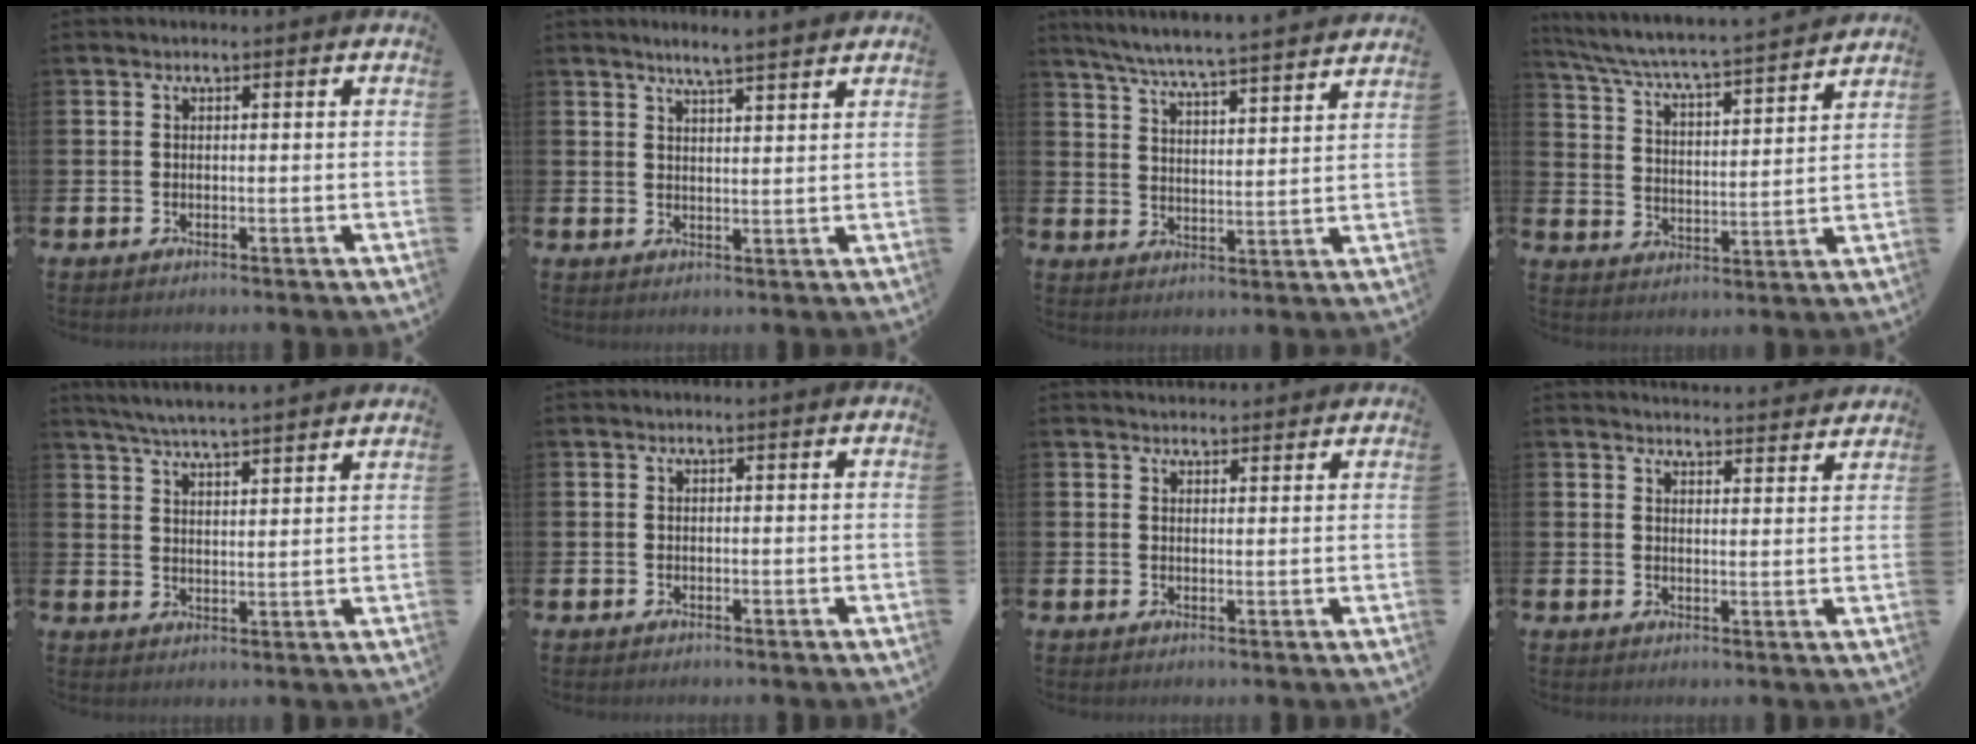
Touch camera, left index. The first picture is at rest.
{"total": 4.1, "force": [4.0, -0.3, 1.1], "torque": [-0.029, -0.015, 0.070]}
{"total": 6.6, "force": [6.3, -0.4, 1.8], "torque": [-0.061, -0.045, 0.109]}
{"total": 5.7, "force": [5.5, 0.0, 1.8], "torque": [-0.064, -0.048, 0.088]}
{"total": 5.6, "force": [5.5, -0.3, 0.9], "torque": [-0.039, -0.029, 0.099]}
{"total": 0.0}
{"total": 2.4, "force": [2.3, 0.5, -0.1], "torque": [0.006, -0.010, 0.042]}
{"total": 3.8, "force": [3.8, 0.2, -0.1], "torque": [0.009, -0.032, 0.066]}